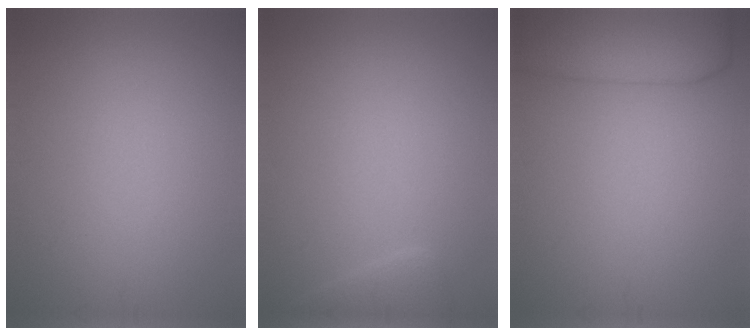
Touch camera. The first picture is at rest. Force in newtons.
{"total": 1.9, "press": 1.8, "slide": 0.2}
{"total": 6.2, "press": 6.1, "slide": 0.6}